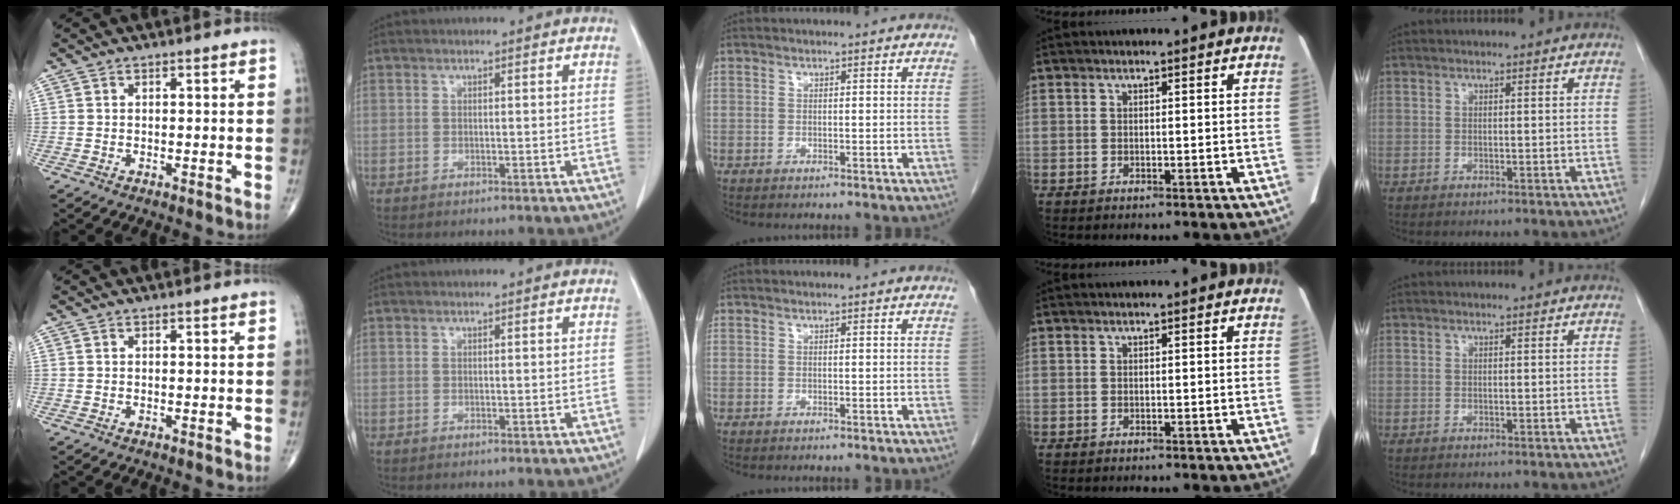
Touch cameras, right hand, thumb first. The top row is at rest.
{}